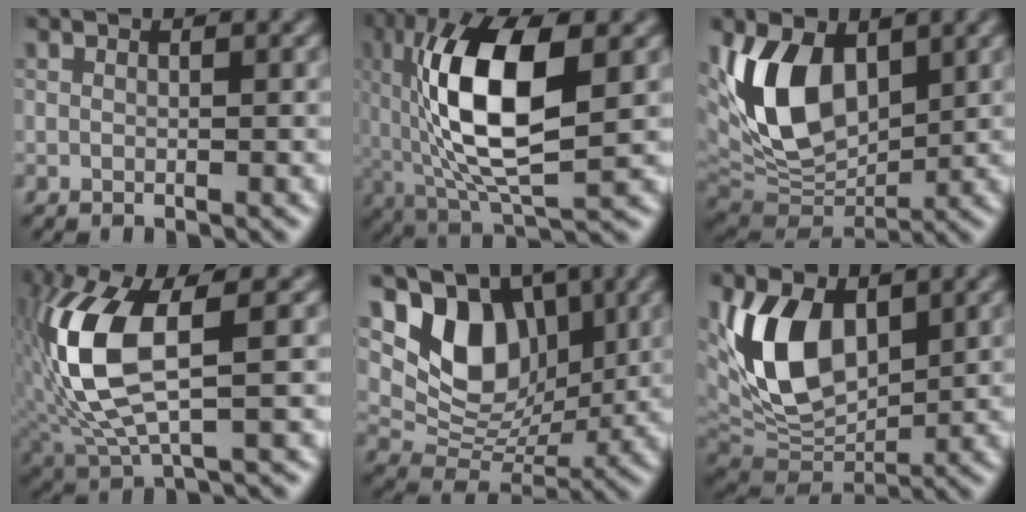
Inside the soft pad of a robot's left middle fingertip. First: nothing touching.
{"total": 10.8, "force": [0.7, 4.3, 9.9], "torque": [-0.189, 0.011, 0.019]}
{"total": 8.5, "force": [1.8, 5.4, 6.4], "torque": [-0.150, -0.009, 0.039]}
{"total": 8.4, "force": [0.5, 2.9, 7.8], "torque": [-0.190, 0.005, 0.023]}
{"total": 6.6, "force": [2.0, 5.0, 3.9], "torque": [-0.068, -0.011, 0.047]}
{"total": 8.5, "force": [1.7, 5.4, 6.3], "torque": [-0.151, -0.009, 0.039]}